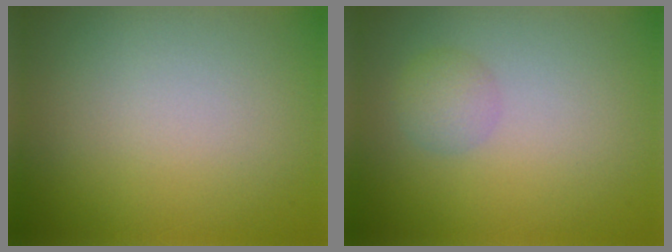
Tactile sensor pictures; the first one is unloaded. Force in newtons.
{"total": 1.6, "press": 1.6, "slide": 0.1}